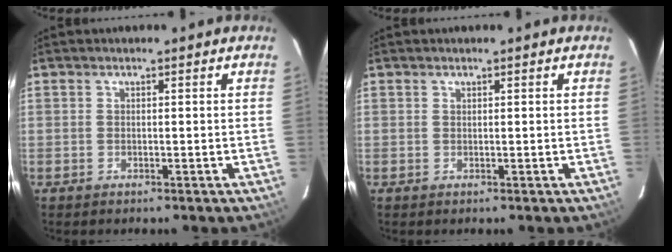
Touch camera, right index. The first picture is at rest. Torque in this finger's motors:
{"motor_torque": [0.12, -0.04, 0.04, 0.01]}